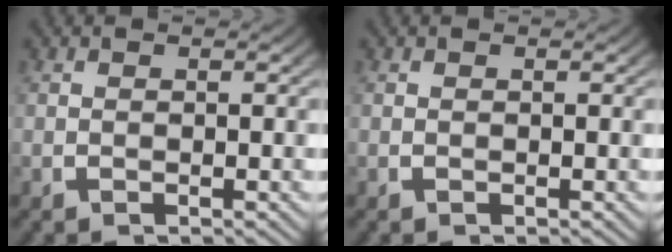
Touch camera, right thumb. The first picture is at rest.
{"total": 0.0}